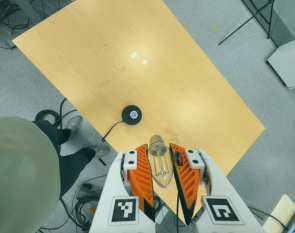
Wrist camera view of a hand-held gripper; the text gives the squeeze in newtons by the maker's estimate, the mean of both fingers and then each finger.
{"total": 20.2, "left": 22.5, "right": 17.9}